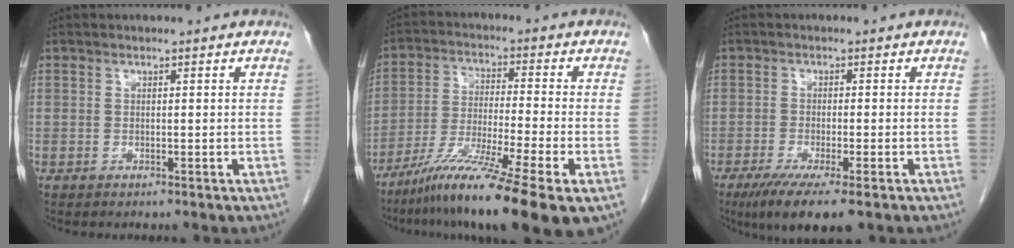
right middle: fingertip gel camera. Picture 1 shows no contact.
{"total": 15.4, "force": [-9.5, -0.2, 12.1], "torque": [-0.208, -0.045, -0.166]}
{"total": 7.5, "force": [-4.6, 0.8, 5.8], "torque": [-0.098, -0.023, -0.072]}